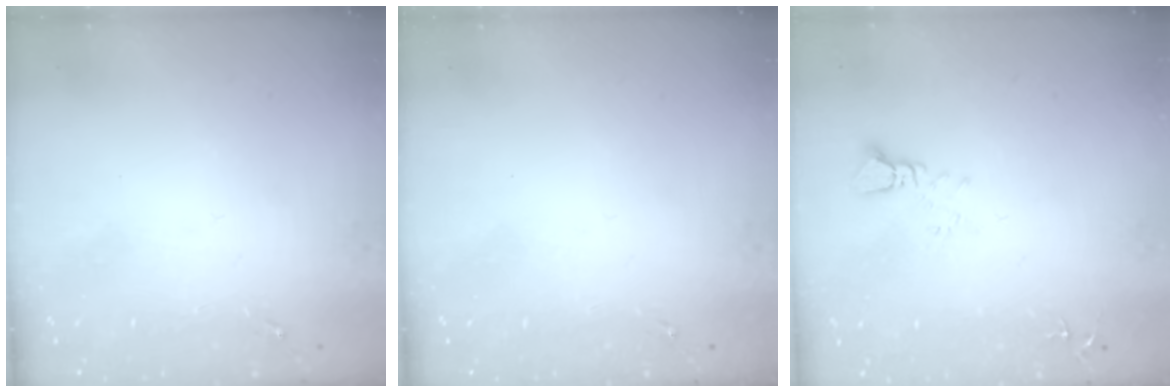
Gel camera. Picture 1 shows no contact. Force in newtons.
{"total": 0.0}
{"total": 3.6, "press": 3.6, "slide": 0.3}